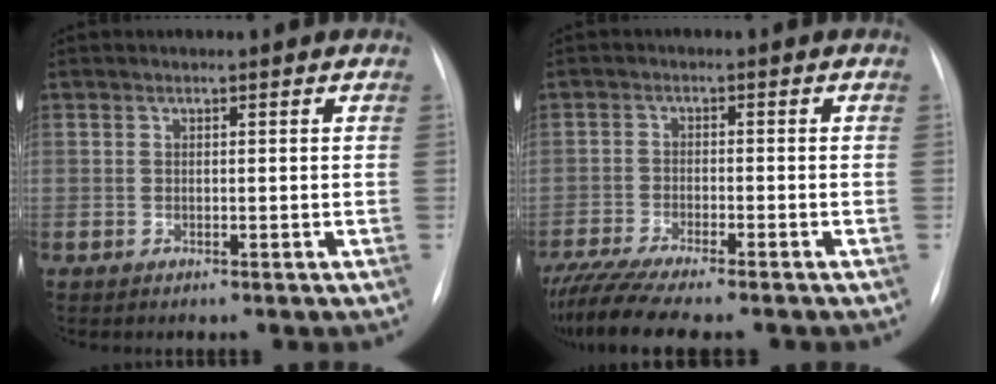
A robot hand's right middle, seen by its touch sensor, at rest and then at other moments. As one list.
[{"total": 9.5, "force": [-8.1, 0.2, 4.9], "torque": [-0.083, -0.022, -0.131]}]